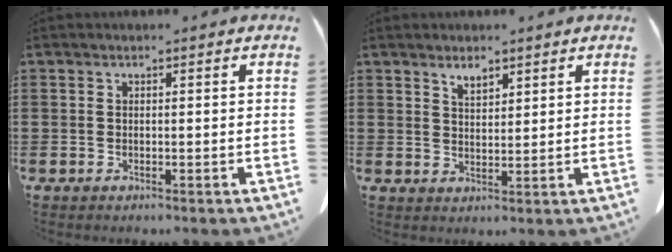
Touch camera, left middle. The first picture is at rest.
{"total": 2.3, "force": [2.0, 0.8, 0.9], "torque": [-0.022, 0.000, 0.038]}